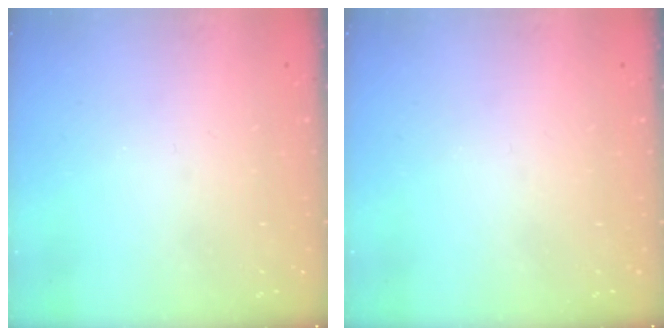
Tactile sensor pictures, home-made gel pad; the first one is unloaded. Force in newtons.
{"total": 0.0}